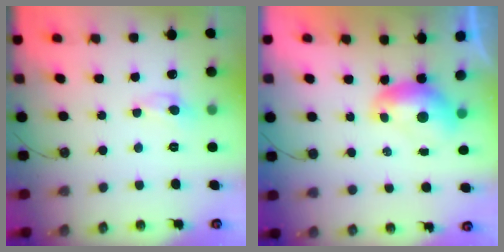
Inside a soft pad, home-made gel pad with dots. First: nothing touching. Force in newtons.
{"total": 1.0, "press": 0.8, "slide": 0.6}